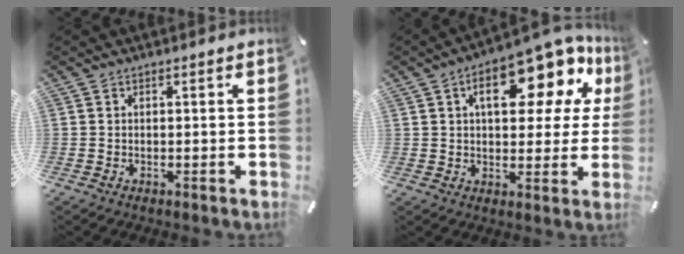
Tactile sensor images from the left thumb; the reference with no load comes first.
{"total": 17.7, "force": [8.6, 8.4, 13.0], "torque": [-0.178, -0.051, 0.139]}